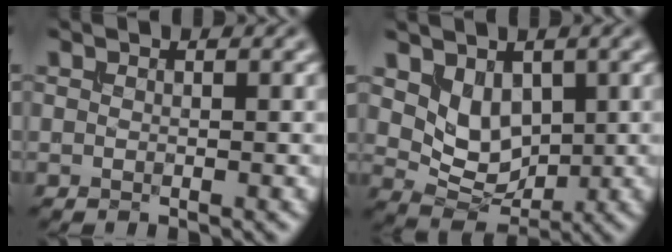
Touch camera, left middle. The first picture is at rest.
{"total": 4.1, "force": [1.2, 3.0, 2.6], "torque": [-0.056, -0.016, 0.025]}